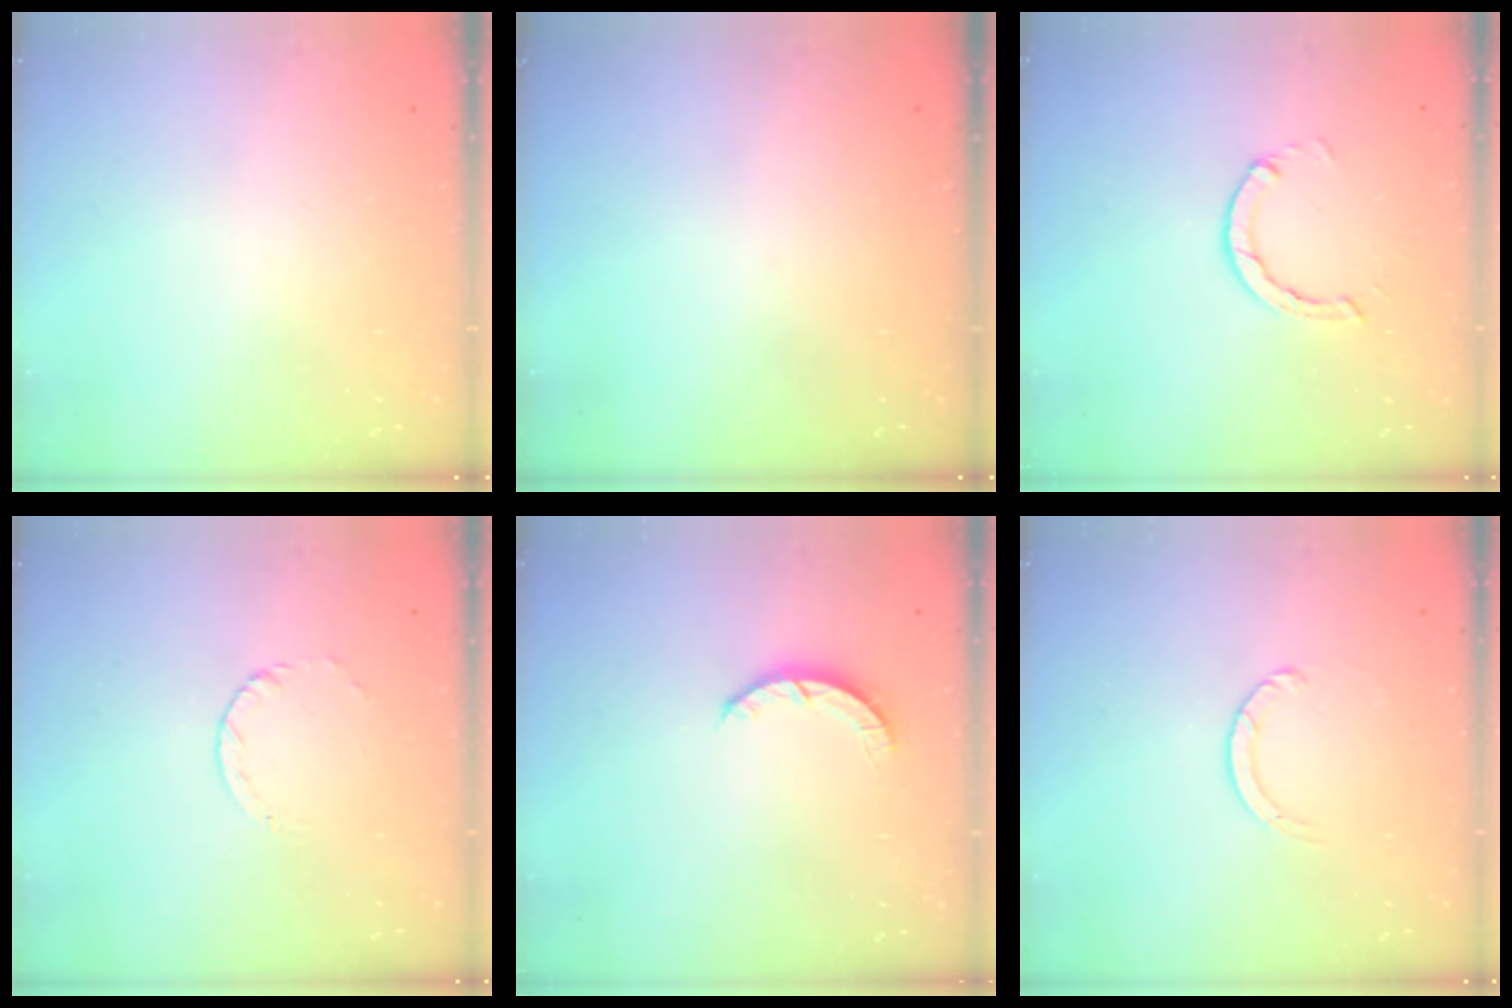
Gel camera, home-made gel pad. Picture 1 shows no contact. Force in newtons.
{"total": 0.0}
{"total": 3.2, "press": 3.1, "slide": 0.4}
{"total": 2.4, "press": 2.4, "slide": 0.3}
{"total": 2.7, "press": 2.7, "slide": 0.4}
{"total": 1.3, "press": 1.2, "slide": 0.2}